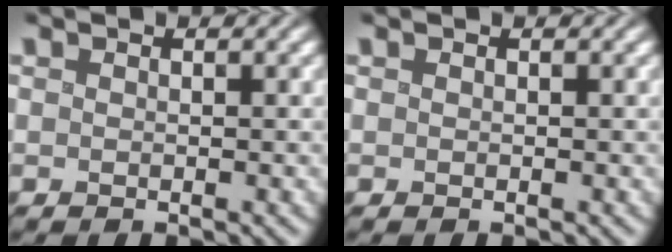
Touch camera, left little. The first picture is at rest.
{"total": 0.0}